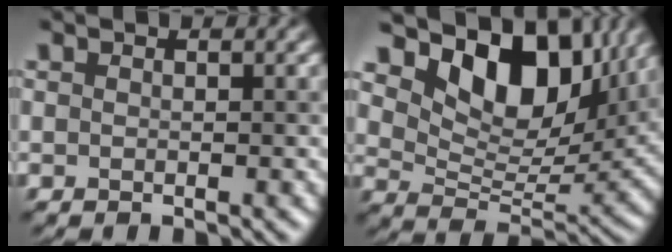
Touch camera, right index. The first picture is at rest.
{"total": 10.7, "force": [6.6, 5.5, 6.4], "torque": [-0.102, 0.002, 0.124]}